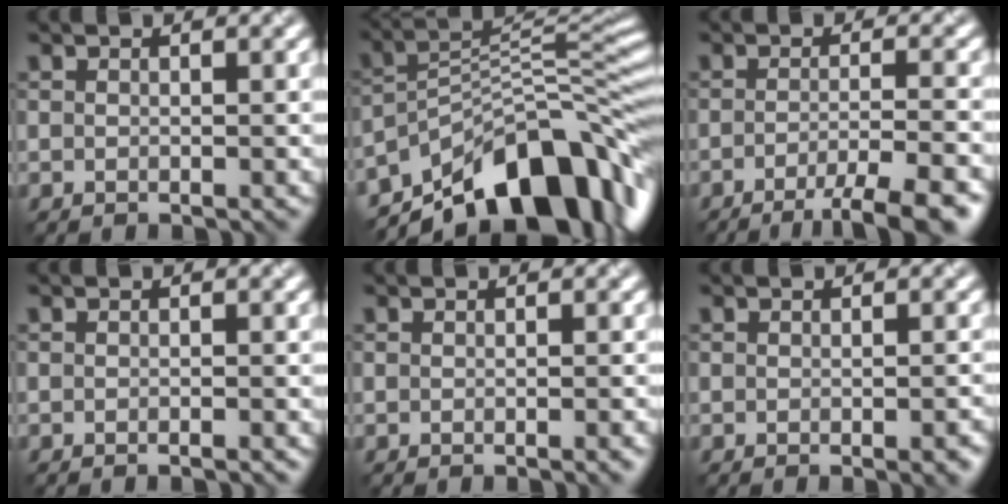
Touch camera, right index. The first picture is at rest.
{"total": 13.2, "force": [-8.4, 5.1, 8.8], "torque": [-0.134, 0.023, -0.150]}
{"total": 6.2, "force": [-3.7, 1.2, 4.8], "torque": [-0.060, 0.003, -0.056]}
{"total": 0.8, "force": [-0.5, 0.1, 0.6], "torque": [-0.004, -0.002, -0.009]}
{"total": 1.2, "force": [-0.5, 0.3, 1.1], "torque": [-0.010, -0.002, -0.008]}
{"total": 2.2, "force": [-0.9, 0.5, 1.9], "torque": [-0.019, -0.001, -0.011]}